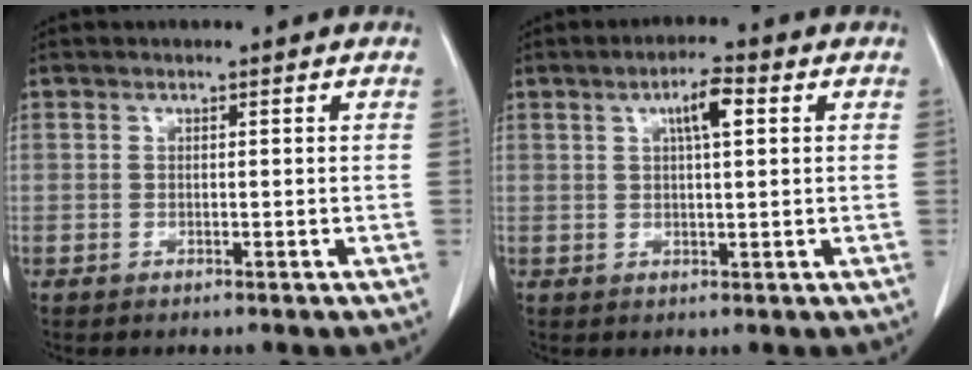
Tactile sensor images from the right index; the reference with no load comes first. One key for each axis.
{"total": 4.5, "fx": 1.6, "fy": 0.8, "fz": 4.1, "tx": -0.074, "ty": 0.007, "tz": 0.027}